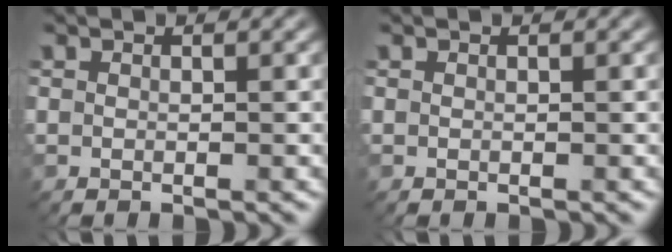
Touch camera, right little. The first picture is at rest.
{"total": 0.0}